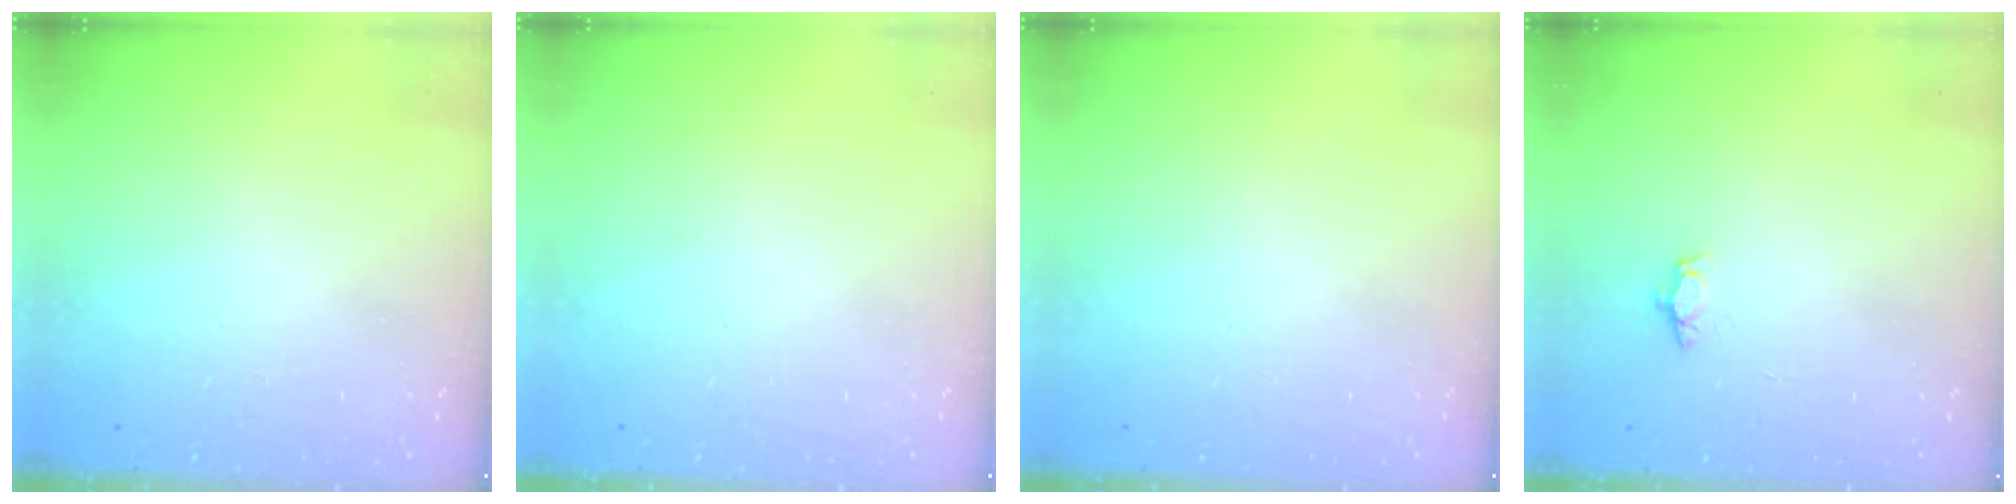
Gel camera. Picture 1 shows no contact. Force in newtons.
{"total": 0.0}
{"total": 0.0}
{"total": 3.7, "press": 3.7, "slide": 0.6}